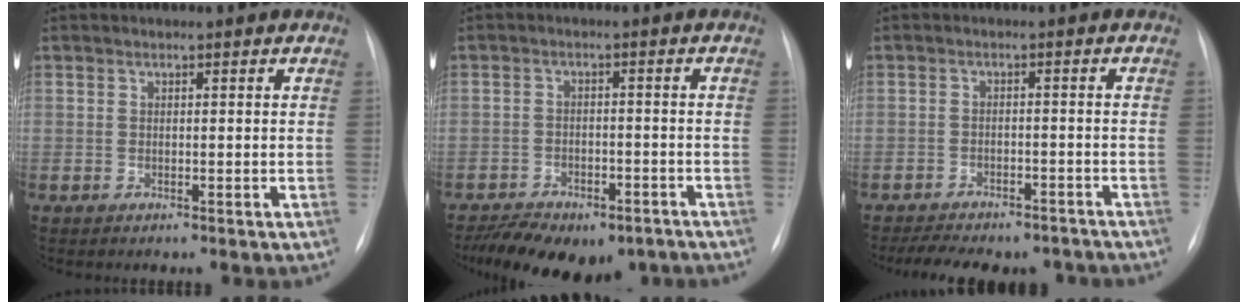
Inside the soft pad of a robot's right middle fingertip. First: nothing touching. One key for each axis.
{"total": 14.9, "fx": -10.8, "fy": 7.3, "fz": 7.2, "tx": -0.141, "ty": -0.002, "tz": -0.146}
{"total": 13.2, "fx": -11.1, "fy": 5.2, "fz": 4.8, "tx": -0.093, "ty": 0.009, "tz": -0.139}